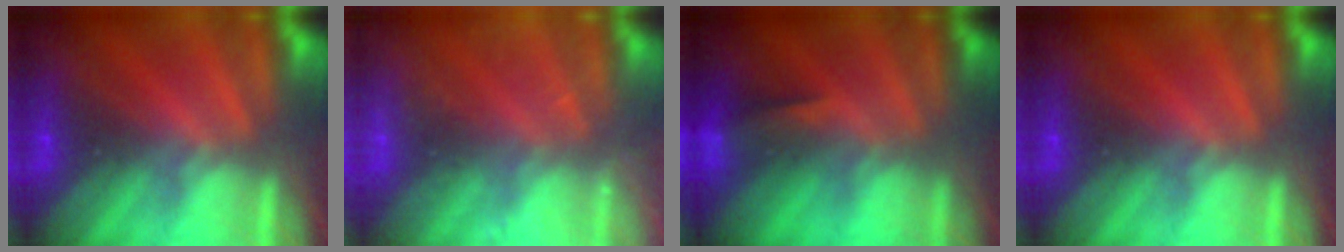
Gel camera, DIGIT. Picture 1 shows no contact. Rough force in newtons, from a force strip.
{"total": 2.7}
{"total": 4.9}
{"total": 0.0}